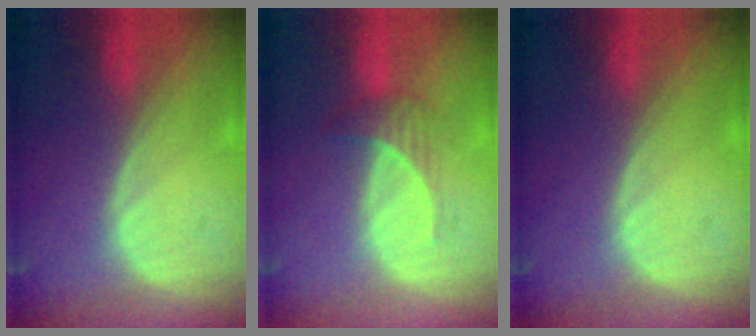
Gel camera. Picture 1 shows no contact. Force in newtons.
{"total": 3.2, "press": 3.1, "slide": 0.9}
{"total": 0.0}